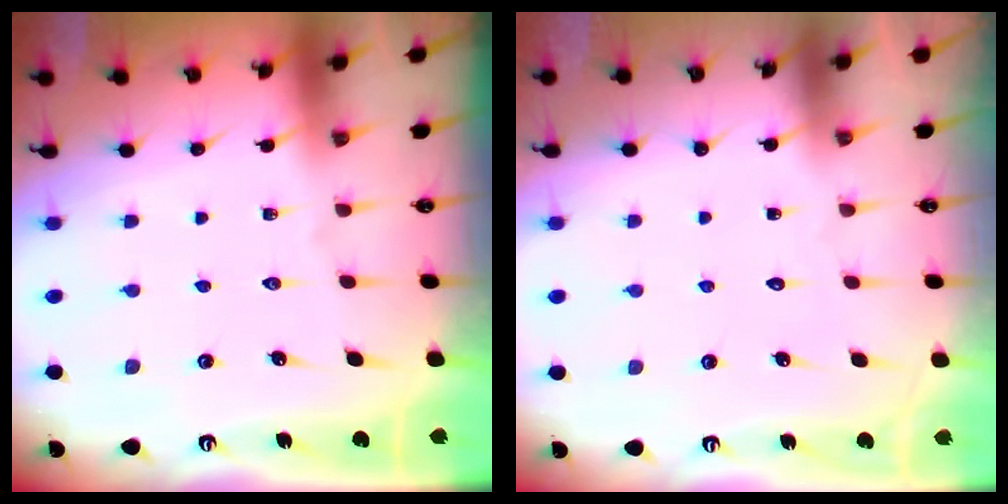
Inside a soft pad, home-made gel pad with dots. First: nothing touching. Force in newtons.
{"total": 1.5, "press": 1.5, "slide": 0.1}